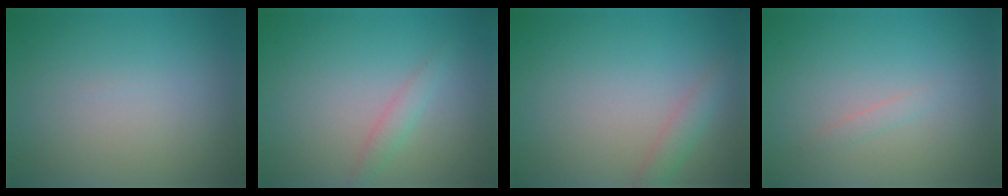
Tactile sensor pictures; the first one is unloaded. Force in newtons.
{"total": 1.3, "press": 1.3, "slide": 0.0}
{"total": 1.6, "press": 1.6, "slide": 0.0}
{"total": 0.6, "press": 0.6, "slide": 0.0}